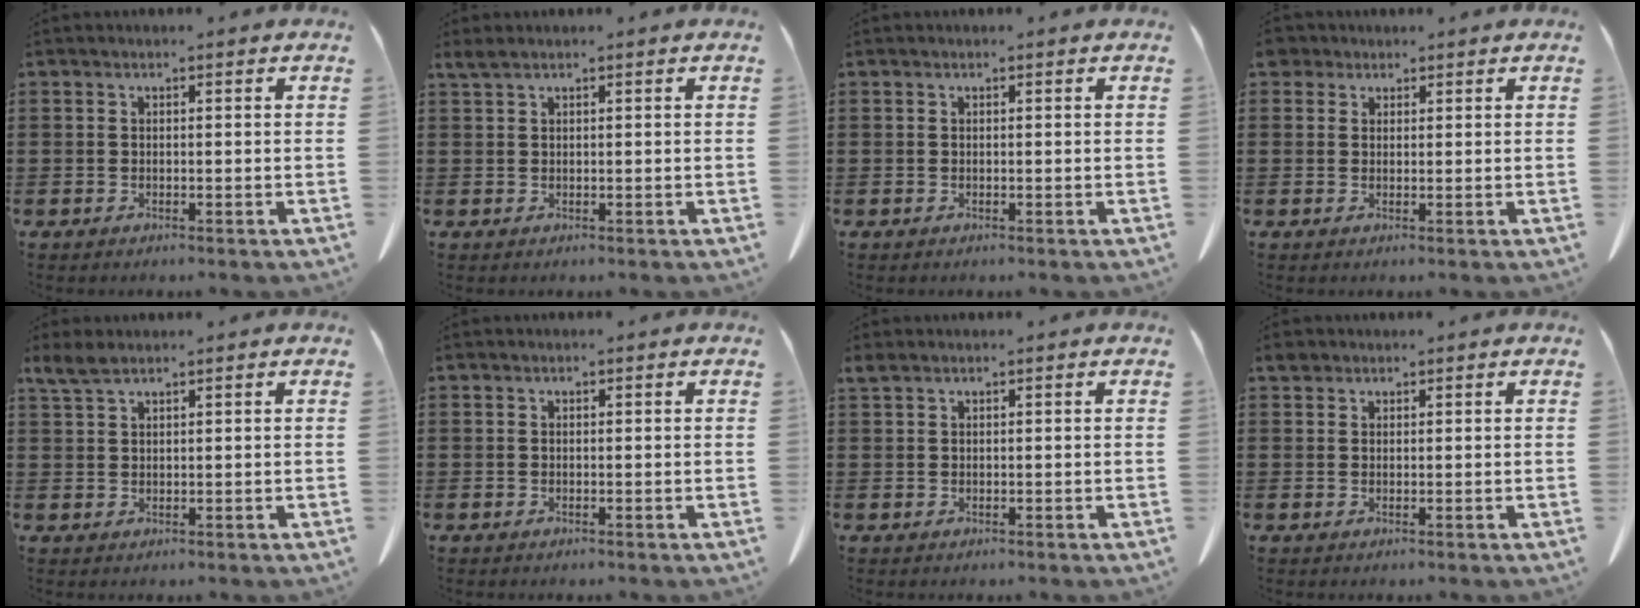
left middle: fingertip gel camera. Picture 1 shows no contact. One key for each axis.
{"total": 1.3, "fx": 1.0, "fy": 0.2, "fz": 0.8, "tx": -0.020, "ty": 0.001, "tz": 0.018}
{"total": 0.0}
{"total": 2.3, "fx": 1.7, "fy": 1.5, "fz": 0.5, "tx": -0.018, "ty": 0.009, "tz": 0.033}
{"total": 2.8, "fx": 2.0, "fy": 0.9, "fz": 1.8, "tx": -0.042, "ty": 0.002, "tz": 0.037}
{"total": 0.0}
{"total": 1.0, "fx": 0.8, "fy": 0.4, "fz": 0.5, "tx": -0.015, "ty": 0.001, "tz": 0.015}
{"total": 1.6, "fx": 1.3, "fy": 0.9, "fz": 0.4, "tx": -0.014, "ty": 0.006, "tz": 0.025}